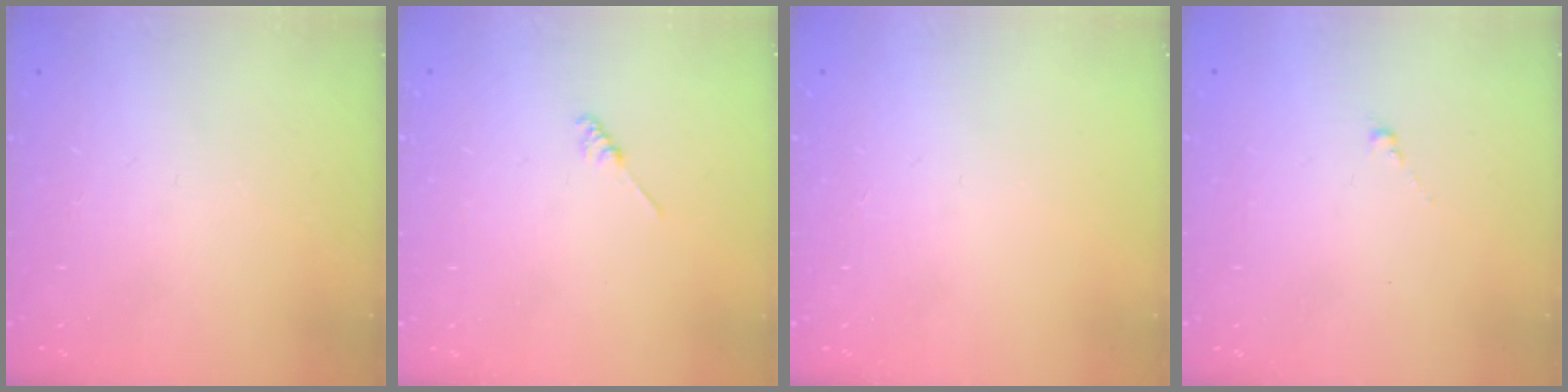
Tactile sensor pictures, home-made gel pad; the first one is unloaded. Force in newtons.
{"total": 1.2, "press": 1.1, "slide": 0.3}
{"total": 0.0}
{"total": 0.0}